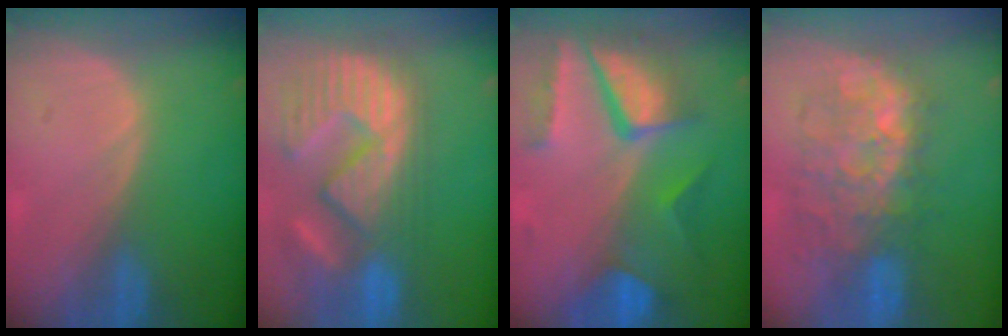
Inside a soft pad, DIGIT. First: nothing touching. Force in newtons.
{"total": 14.4, "press": 12.2, "slide": 7.6}
{"total": 10.4, "press": 8.8, "slide": 5.5}
{"total": 9.6, "press": 9.3, "slide": 2.3}